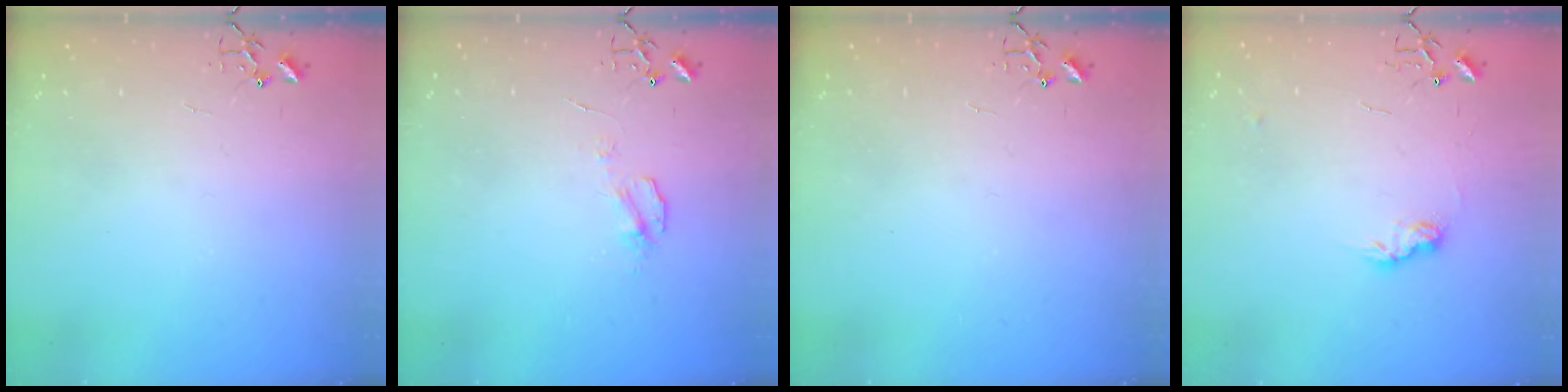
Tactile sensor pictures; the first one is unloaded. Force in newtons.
{"total": 5.6, "press": 5.5, "slide": 0.7}
{"total": 0.0}
{"total": 8.1, "press": 8.1, "slide": 0.3}